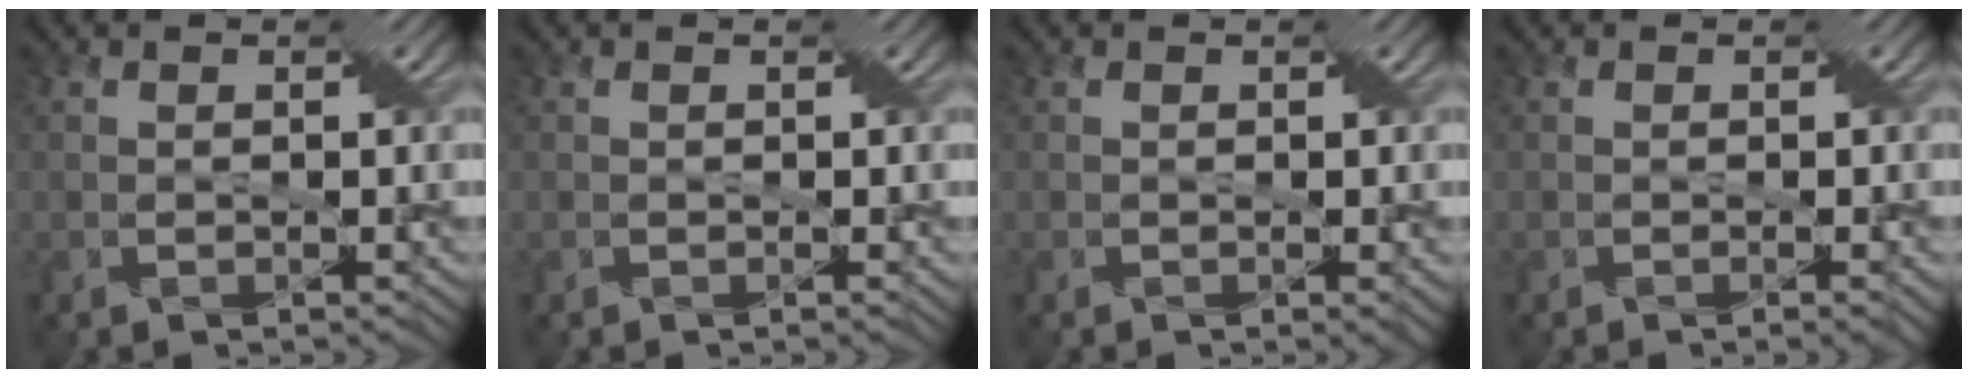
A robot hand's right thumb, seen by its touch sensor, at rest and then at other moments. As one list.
[{"total": 0.0}, {"total": 1.7, "force": [0.0, 0.9, 1.4], "torque": [-0.010, -0.003, 0.003]}, {"total": 1.1, "force": [-0.3, 0.2, 1.0], "torque": [-0.007, -0.002, -0.003]}]